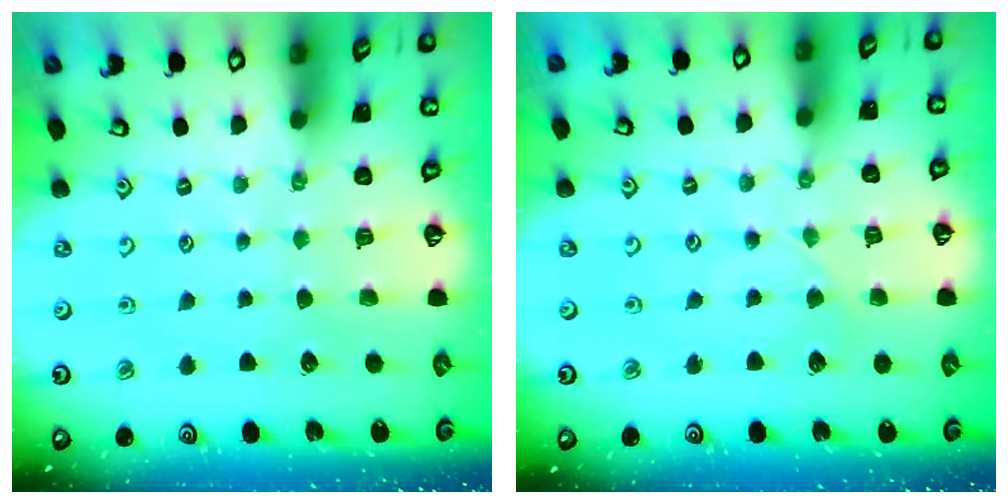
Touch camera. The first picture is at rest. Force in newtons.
{"total": 2.3, "press": 2.3, "slide": 0.4}